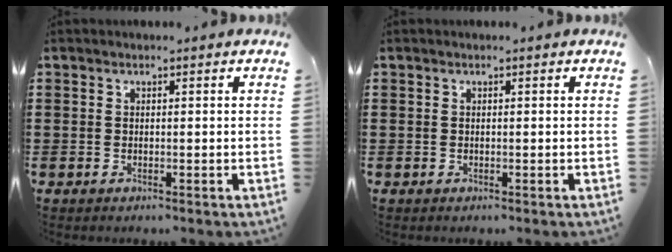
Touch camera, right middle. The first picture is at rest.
{"total": 0.0}